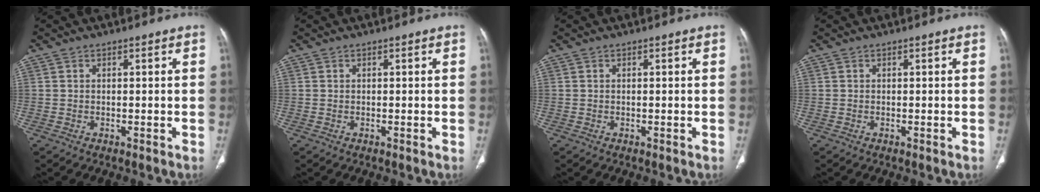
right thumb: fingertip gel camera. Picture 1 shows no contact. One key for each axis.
{"total": 0.0}
{"total": 0.0}
{"total": 0.0}